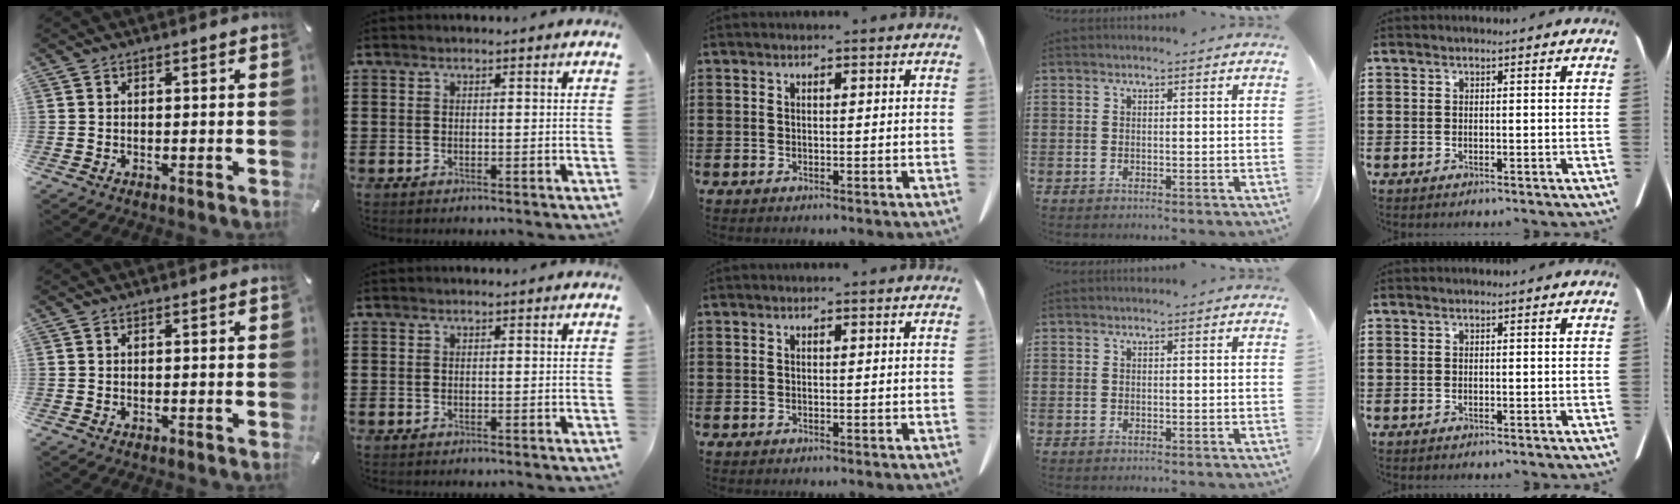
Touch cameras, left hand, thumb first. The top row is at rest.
{}